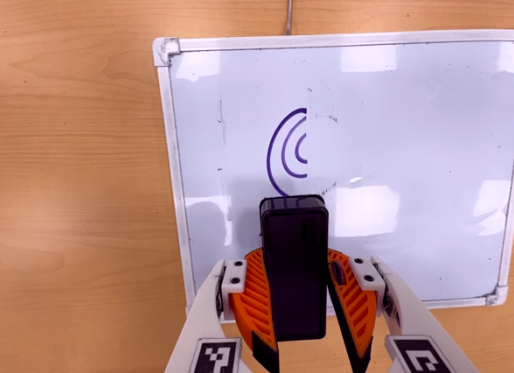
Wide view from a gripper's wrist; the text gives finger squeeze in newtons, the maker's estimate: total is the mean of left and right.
{"total": 9.8, "left": 10.0, "right": 9.5}